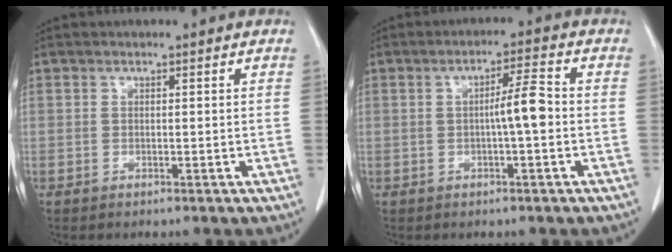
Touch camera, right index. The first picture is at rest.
{"total": 4.6, "force": [-0.5, 0.1, 4.6], "torque": [-0.073, 0.008, -0.008]}